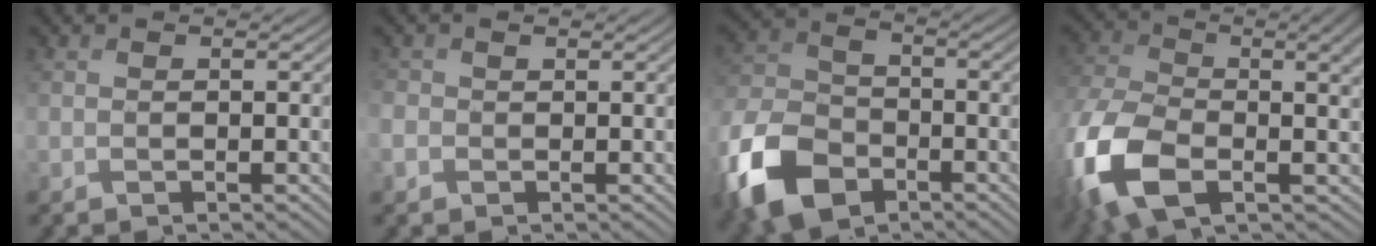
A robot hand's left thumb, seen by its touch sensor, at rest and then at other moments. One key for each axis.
{"total": 1.6, "fx": -0.2, "fy": 1.5, "fz": 0.6, "tx": -0.025, "ty": -0.001, "tz": -0.009}
{"total": 13.4, "fx": -7.0, "fy": 8.5, "fz": 7.7, "tx": -0.206, "ty": -0.031, "tz": -0.145}
{"total": 16.8, "fx": -3.6, "fy": 9.4, "fz": 13.5, "tx": -0.321, "ty": -0.062, "tz": -0.014}